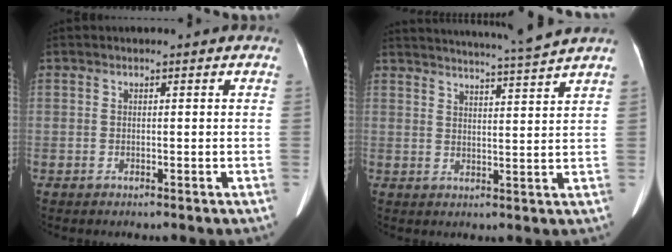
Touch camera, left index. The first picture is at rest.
{"total": 11.2, "force": [10.4, -2.4, 3.4], "torque": [-0.060, -0.028, 0.143]}